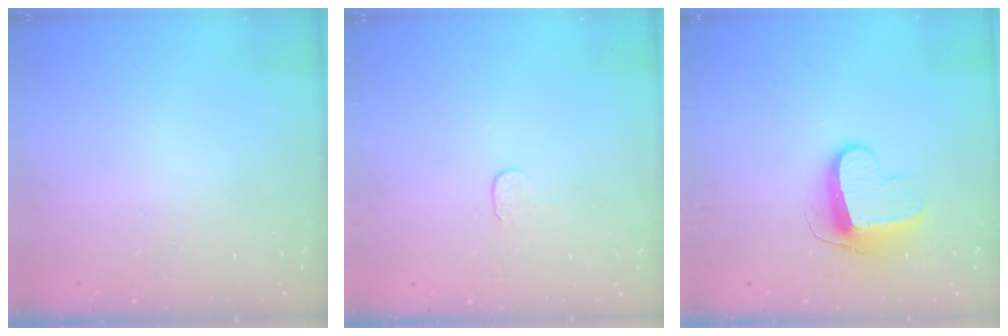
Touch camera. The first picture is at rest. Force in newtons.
{"total": 3.8, "press": 3.8, "slide": 0.4}
{"total": 9.9, "press": 9.9, "slide": 0.3}